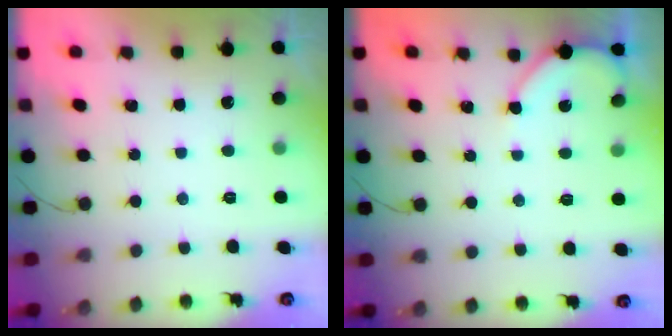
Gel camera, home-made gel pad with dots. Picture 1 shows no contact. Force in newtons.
{"total": 4.4, "press": 4.4, "slide": 0.3}